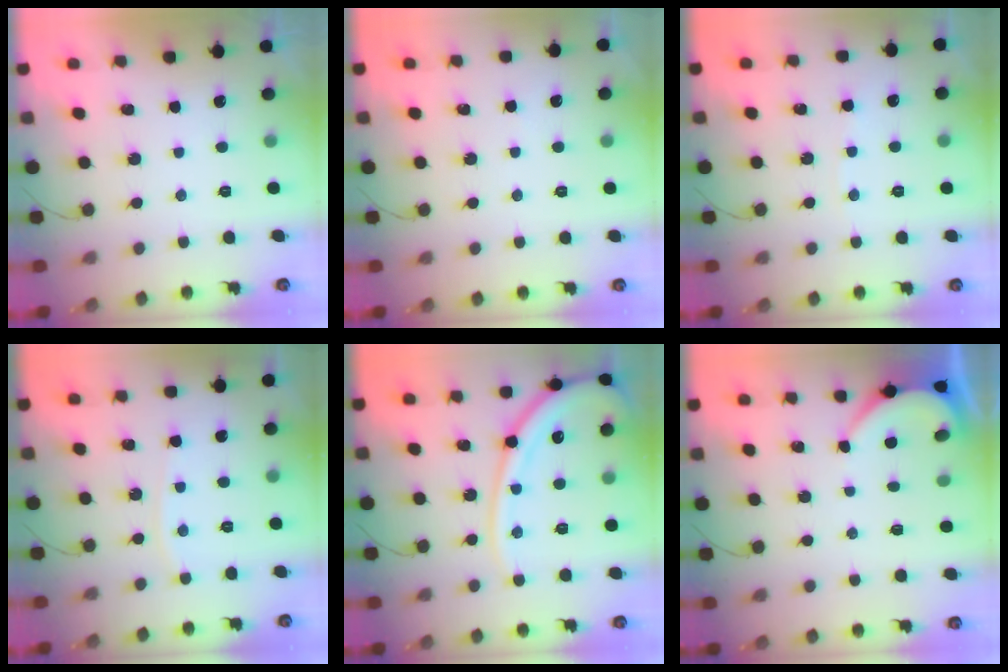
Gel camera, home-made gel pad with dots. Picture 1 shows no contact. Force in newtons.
{"total": 1.5, "press": 1.5, "slide": 0.2}
{"total": 3.6, "press": 3.6, "slide": 0.5}
{"total": 3.9, "press": 3.9, "slide": 0.4}
{"total": 16.2, "press": 16.2, "slide": 1.7}
{"total": 2.3, "press": 2.3, "slide": 0.2}